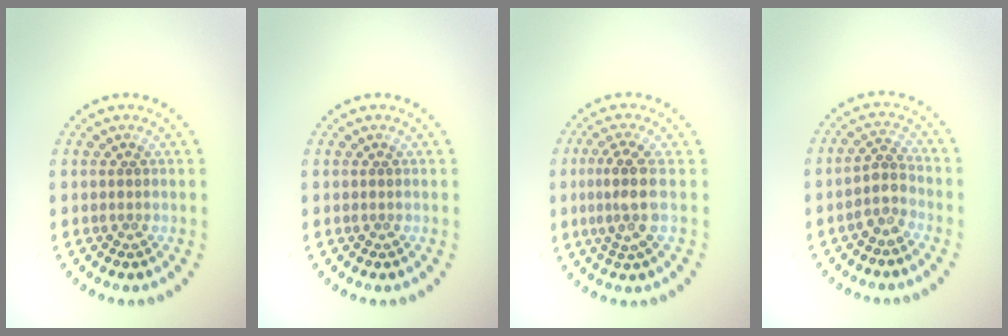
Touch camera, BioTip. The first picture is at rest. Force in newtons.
{"total": 0.0}
{"total": 3.2, "press": 2.6, "slide": 1.8}
{"total": 2.2, "press": 1.9, "slide": 1.2}